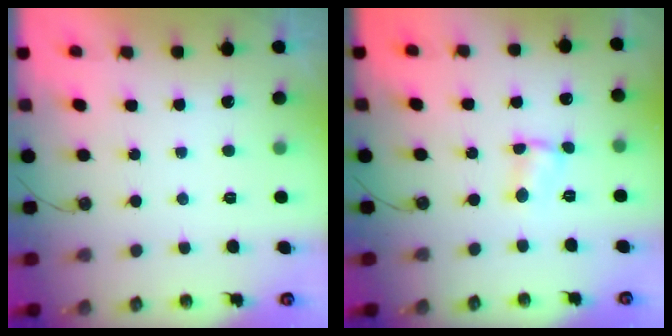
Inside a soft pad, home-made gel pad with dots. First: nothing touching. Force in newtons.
{"total": 1.9, "press": 1.9, "slide": 0.2}